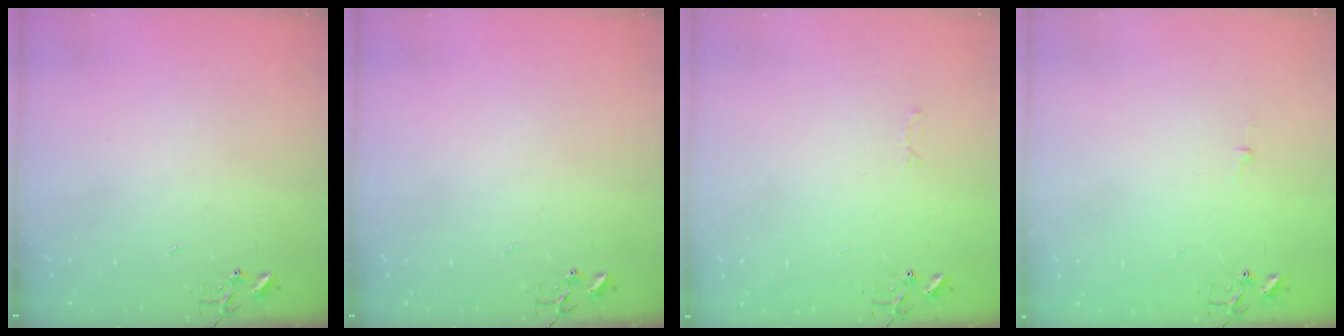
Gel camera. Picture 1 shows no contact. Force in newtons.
{"total": 0.0}
{"total": 2.8, "press": 2.8, "slide": 0.4}
{"total": 2.7, "press": 2.7, "slide": 0.3}